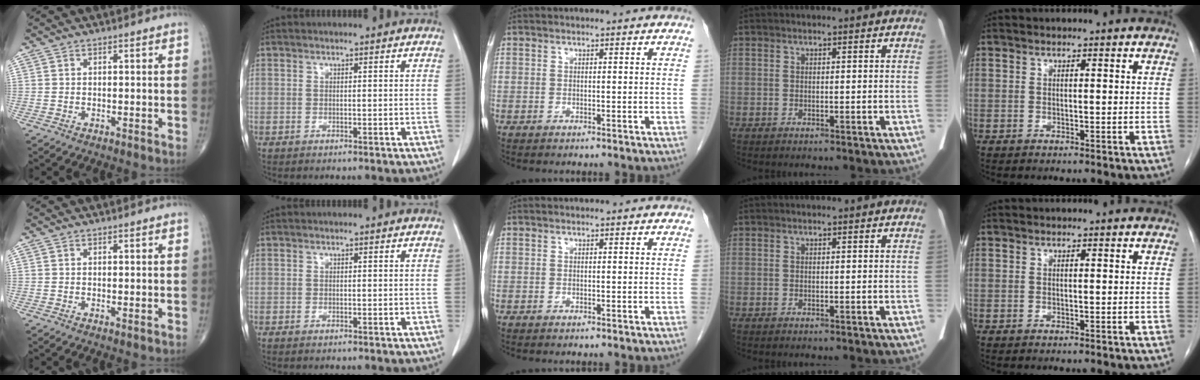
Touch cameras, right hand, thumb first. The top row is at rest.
{"thumb": {"total": 0.5, "force": [0.0, 0.1, 0.5], "torque": [-0.016, -0.005, 0.002]}, "index": {"total": 0.5, "force": [-0.4, 0.1, 0.3], "torque": [-0.011, -0.001, -0.006]}}